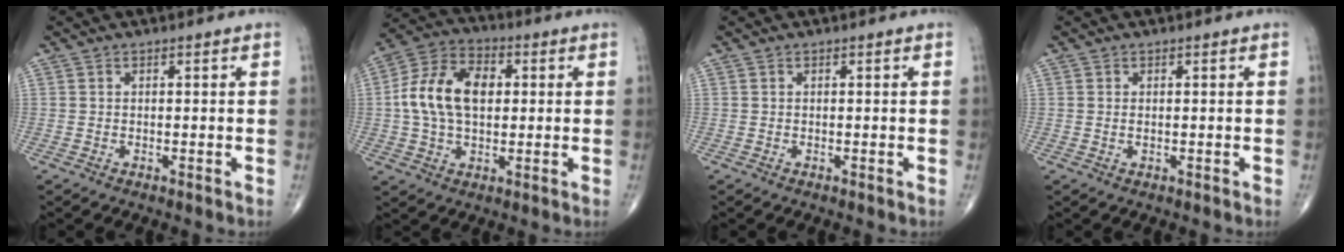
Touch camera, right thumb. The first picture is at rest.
{"total": 13.8, "force": [1.3, 8.8, 10.6], "torque": [-0.185, 0.023, 0.016]}
{"total": 0.0}
{"total": 0.6, "force": [0.1, 0.3, 0.6], "torque": [-0.013, 0.001, 0.003]}